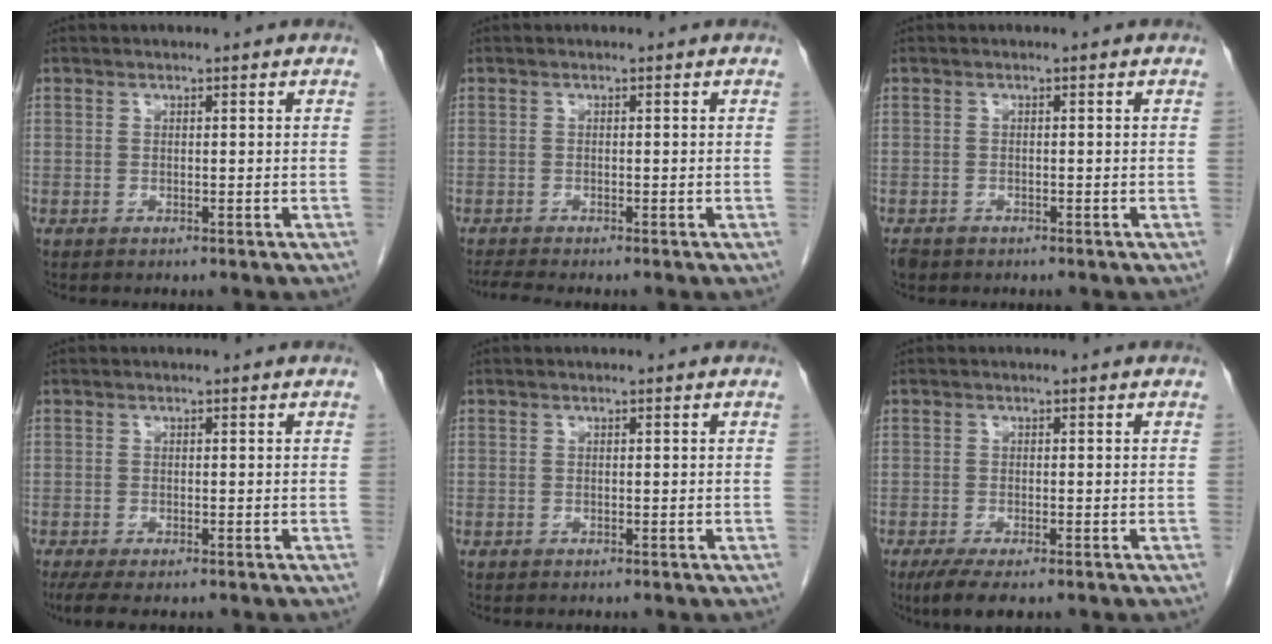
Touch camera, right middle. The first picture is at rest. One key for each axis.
{"total": 1.6, "fx": -1.4, "fy": -0.6, "fz": 0.5, "tx": -0.018, "ty": -0.009, "tz": -0.030}
{"total": 2.2, "fx": -1.6, "fy": 1.3, "fz": 0.6, "tx": -0.015, "ty": -0.002, "tz": -0.025}
{"total": 4.5, "fx": -3.3, "fy": 1.3, "fz": 2.8, "tx": -0.048, "ty": -0.015, "tz": -0.050}
{"total": 0.0}
{"total": 5.0, "fx": -3.4, "fy": 1.2, "fz": 3.5, "tx": -0.058, "ty": -0.014, "tz": -0.051}